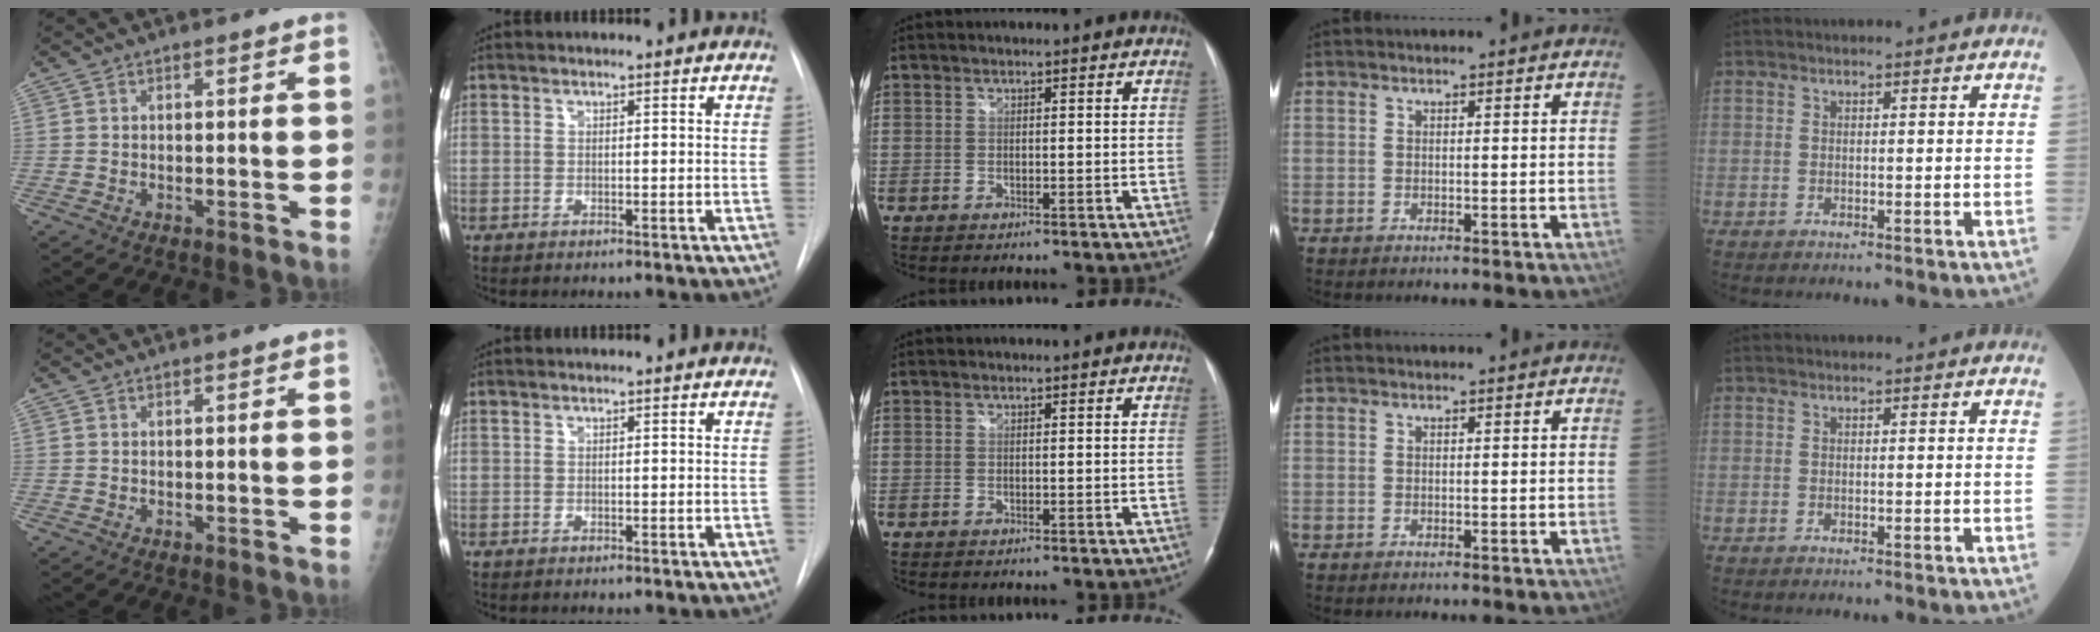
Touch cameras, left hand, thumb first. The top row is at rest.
{}